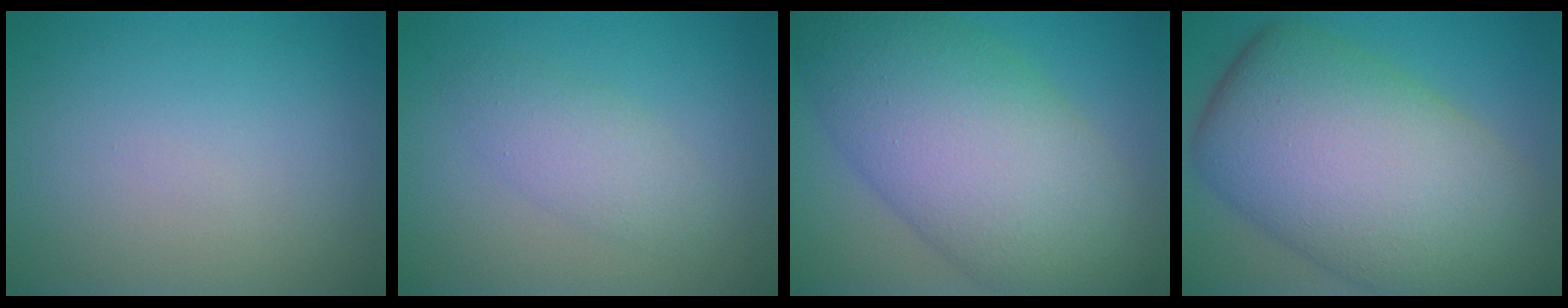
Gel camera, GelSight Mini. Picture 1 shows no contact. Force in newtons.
{"total": 2.6, "press": 2.6, "slide": 0.1}
{"total": 13.0, "press": 13.0, "slide": 0.2}
{"total": 16.5, "press": 16.4, "slide": 0.7}